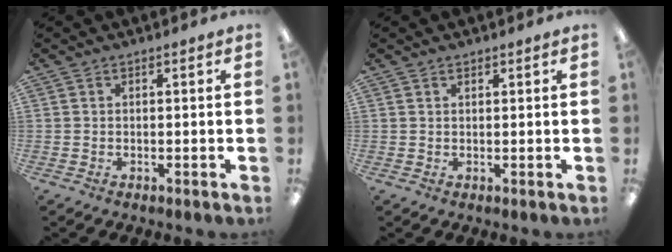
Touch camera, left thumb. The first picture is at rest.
{"total": 0.7, "force": [0.6, 0.3, 0.2], "torque": [-0.004, 0.001, 0.010]}